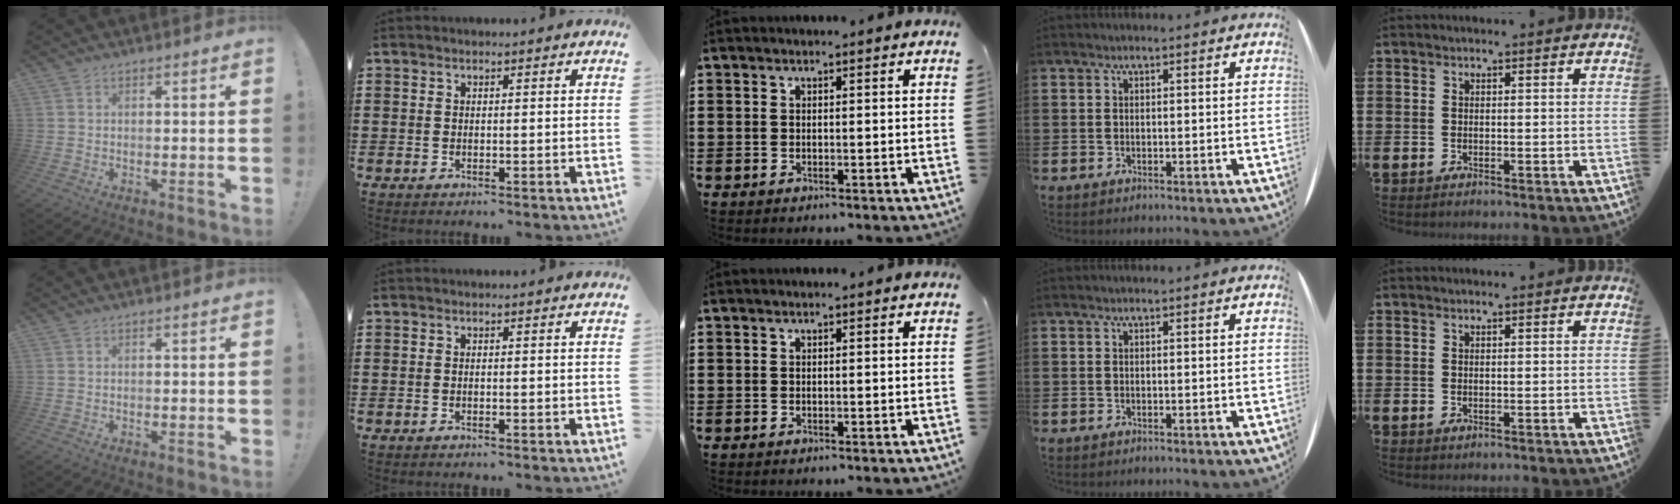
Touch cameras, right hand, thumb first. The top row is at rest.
{}